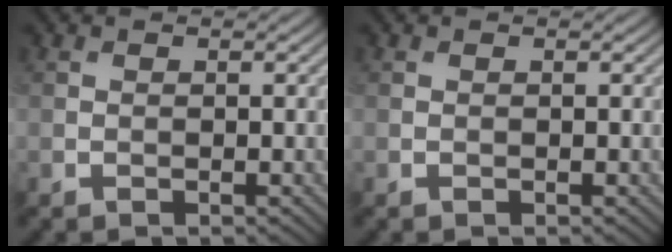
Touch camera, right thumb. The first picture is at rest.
{"total": 0.0}